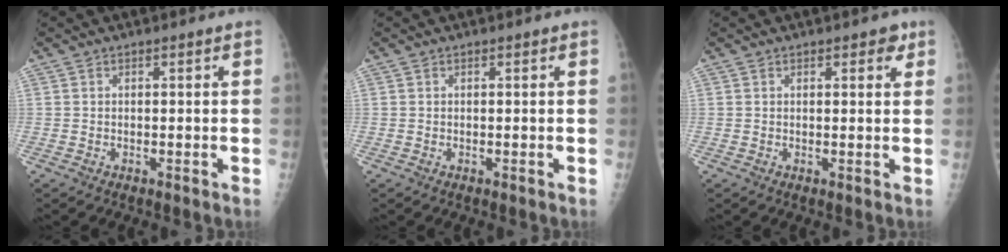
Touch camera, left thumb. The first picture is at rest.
{"total": 0.0}
{"total": 2.1, "force": [1.3, 1.1, 1.4], "torque": [-0.003, -0.004, 0.012]}